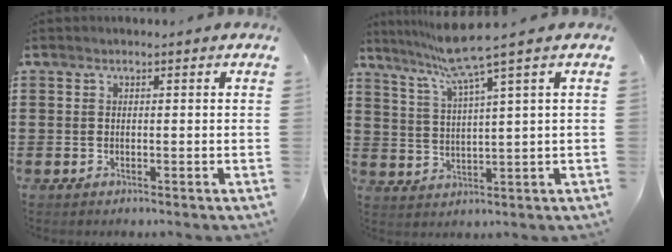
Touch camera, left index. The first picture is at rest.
{"total": 7.6, "force": [5.5, -0.8, 5.2], "torque": [-0.120, -0.021, 0.092]}